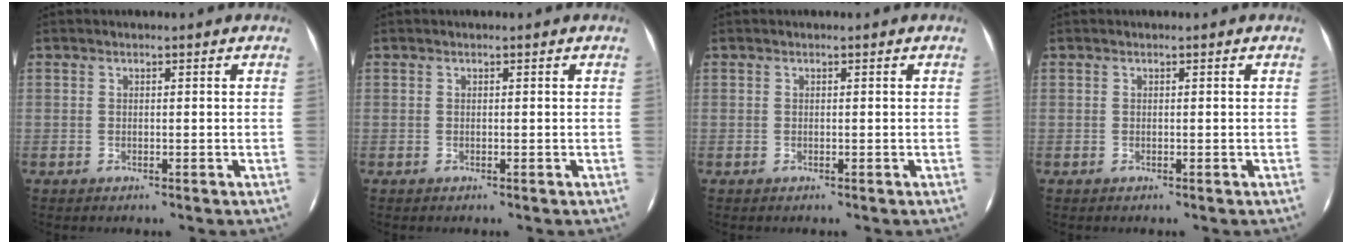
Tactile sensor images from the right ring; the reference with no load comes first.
{"total": 0.0}
{"total": 0.0}
{"total": 0.0}